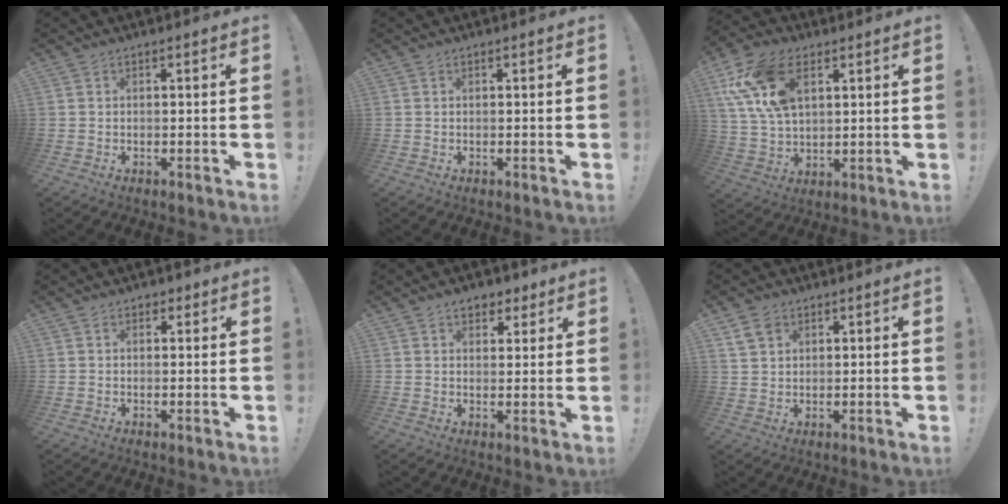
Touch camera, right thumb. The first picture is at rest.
{"total": 0.0}
{"total": 17.3, "force": [7.4, 10.6, 11.4], "torque": [-0.228, -0.019, 0.139]}
{"total": 1.6, "force": [0.7, 1.3, 0.5], "torque": [0.000, -0.002, 0.011]}
{"total": 5.3, "force": [3.3, 3.7, 1.9], "torque": [-0.014, -0.015, 0.059]}
{"total": 4.8, "force": [2.9, 3.4, 1.8], "torque": [-0.030, -0.008, 0.056]}